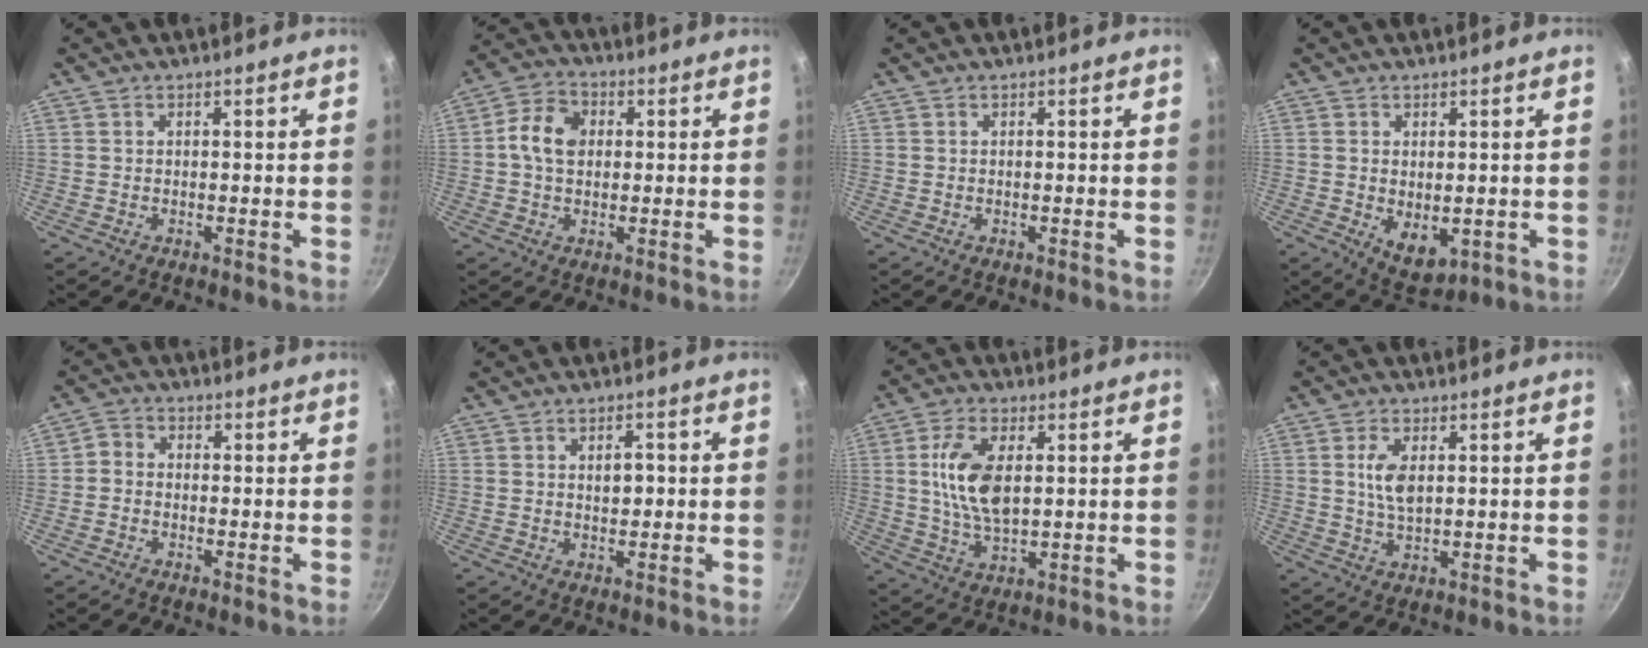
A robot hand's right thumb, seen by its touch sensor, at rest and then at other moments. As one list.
[{"total": 8.0, "force": [1.0, 5.9, 5.3], "torque": [-0.084, 0.013, 0.004]}, {"total": 0.0}, {"total": 6.4, "force": [-0.5, 4.0, 4.9], "torque": [-0.067, -0.016, 0.007]}, {"total": 2.6, "force": [-0.9, 2.1, 1.2], "torque": [-0.026, 0.014, -0.029]}, {"total": 3.3, "force": [0.3, 2.0, 2.6], "torque": [-0.023, 0.004, 0.004]}, {"total": 11.1, "force": [1.9, 5.7, 9.3], "torque": [-0.171, -0.004, 0.039]}, {"total": 5.5, "force": [1.3, 2.8, 4.5], "torque": [-0.085, -0.007, 0.026]}]